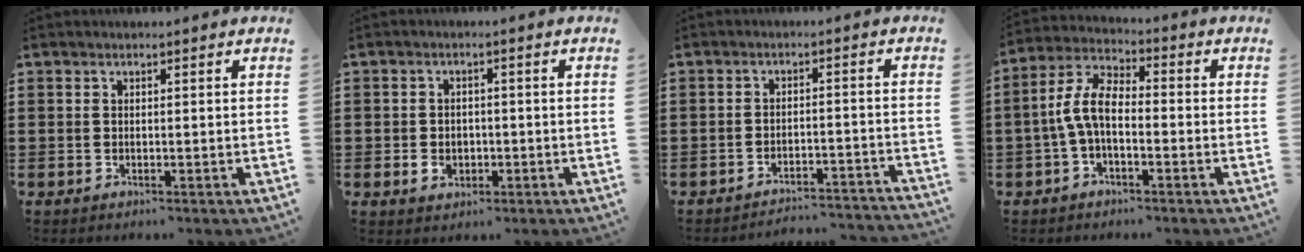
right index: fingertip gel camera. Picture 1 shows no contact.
{"total": 2.6, "force": [-0.8, 2.0, 1.5], "torque": [-0.034, 0.000, -0.015]}
{"total": 3.1, "force": [-3.1, 0.1, 0.4], "torque": [-0.012, 0.002, -0.067]}
{"total": 6.8, "force": [-1.6, 3.0, 5.9], "torque": [-0.150, -0.005, -0.039]}